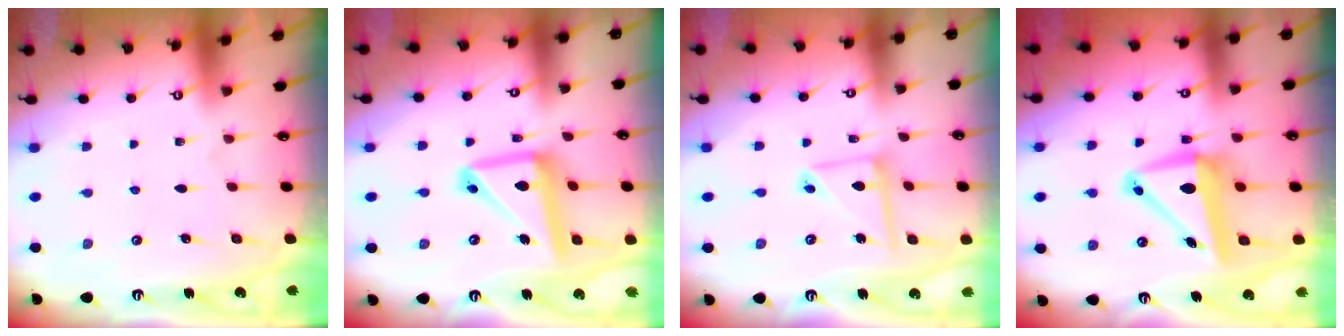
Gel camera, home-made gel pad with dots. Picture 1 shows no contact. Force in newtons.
{"total": 13.7, "press": 13.6, "slide": 1.3}
{"total": 9.4, "press": 9.4, "slide": 0.8}
{"total": 9.4, "press": 9.1, "slide": 2.4}